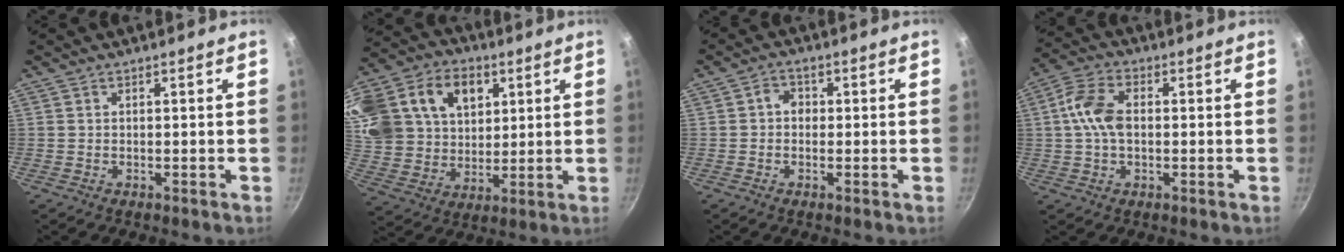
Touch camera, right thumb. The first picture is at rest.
{"total": 29.3, "force": [10.5, 21.8, 16.5], "torque": [-0.372, 0.037, 0.189]}
{"total": 3.1, "force": [0.0, 2.5, 1.8], "torque": [-0.017, 0.008, -0.007]}
{"total": 8.4, "force": [0.4, 5.2, 6.6], "torque": [-0.128, 0.023, -0.001]}